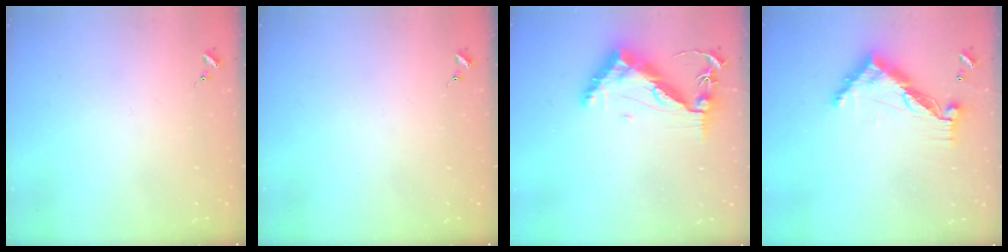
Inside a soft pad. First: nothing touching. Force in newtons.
{"total": 0.0}
{"total": 11.8, "press": 11.7, "slide": 1.5}
{"total": 11.5, "press": 11.5, "slide": 1.0}